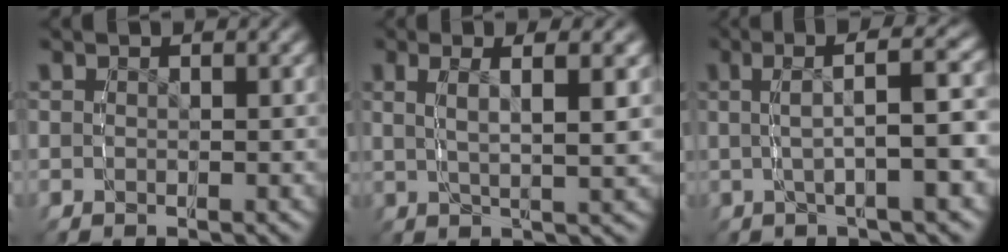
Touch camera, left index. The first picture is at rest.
{"total": 4.6, "force": [1.8, 1.0, 4.1], "torque": [-0.065, 0.006, 0.031]}
{"total": 4.9, "force": [0.7, 0.9, 4.8], "torque": [-0.069, 0.016, 0.008]}